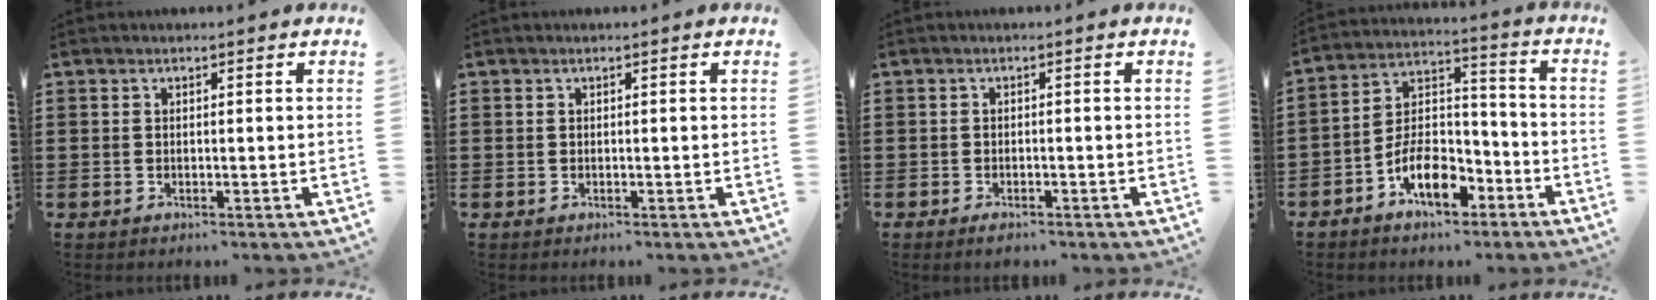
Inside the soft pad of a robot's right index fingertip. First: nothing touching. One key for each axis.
{"total": 0.0}
{"total": 1.2, "fx": -1.1, "fy": 0.3, "fz": 0.3, "tx": -0.009, "ty": -0.002, "tz": -0.022}
{"total": 9.3, "fx": -5.4, "fy": 4.7, "fz": 6.0, "tx": -0.123, "ty": 0.009, "tz": -0.102}